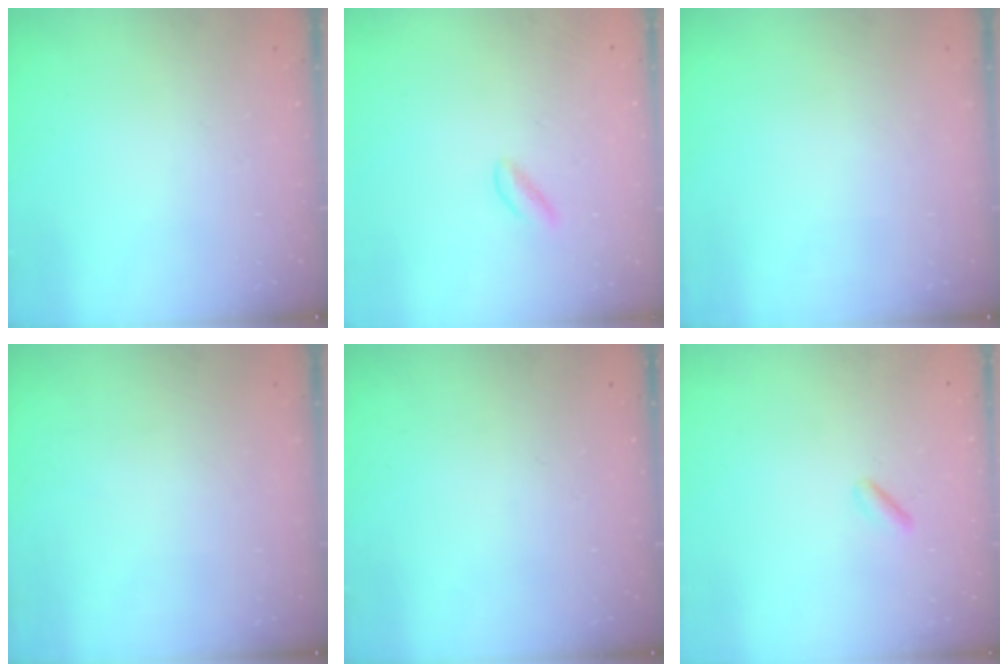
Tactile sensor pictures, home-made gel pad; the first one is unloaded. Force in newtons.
{"total": 0.0}
{"total": 0.0}
{"total": 0.0}
{"total": 0.0}
{"total": 1.3, "press": 1.2, "slide": 0.5}